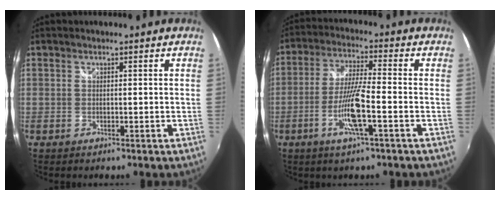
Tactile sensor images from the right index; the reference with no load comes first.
{"total": 9.5, "force": [-3.4, 0.6, 8.8], "torque": [-0.177, -0.006, -0.066]}